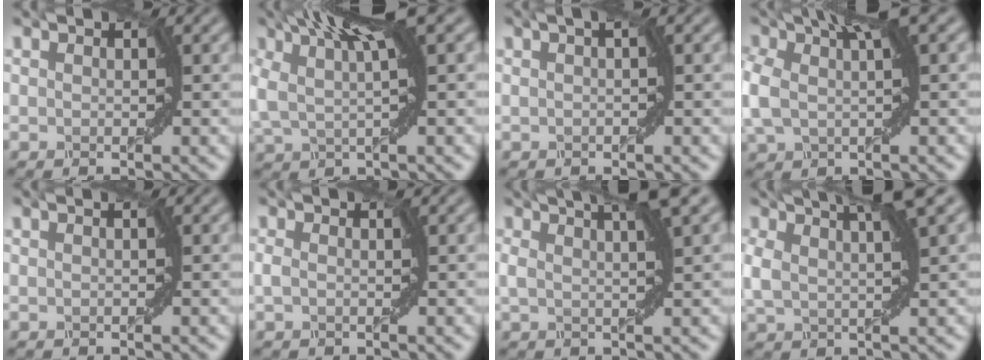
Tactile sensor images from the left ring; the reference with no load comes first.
{"total": 6.9, "force": [3.2, 1.3, 5.9], "torque": [-0.122, 0.019, 0.062]}
{"total": 0.7, "force": [0.1, -0.1, 0.7], "torque": [-0.013, 0.005, 0.005]}
{"total": 5.7, "force": [1.7, 2.4, 4.9], "torque": [-0.113, 0.016, 0.029]}
{"total": 0.6, "force": [0.4, -0.4, -0.2], "torque": [-0.002, 0.001, 0.010]}
{"total": 1.5, "force": [0.2, 0.8, 1.2], "torque": [-0.025, 0.006, 0.005]}
{"total": 4.3, "force": [2.8, 0.3, 3.3], "torque": [-0.049, 0.019, 0.047]}
{"total": 5.4, "force": [3.1, 1.0, 4.3], "torque": [-0.089, 0.022, 0.058]}